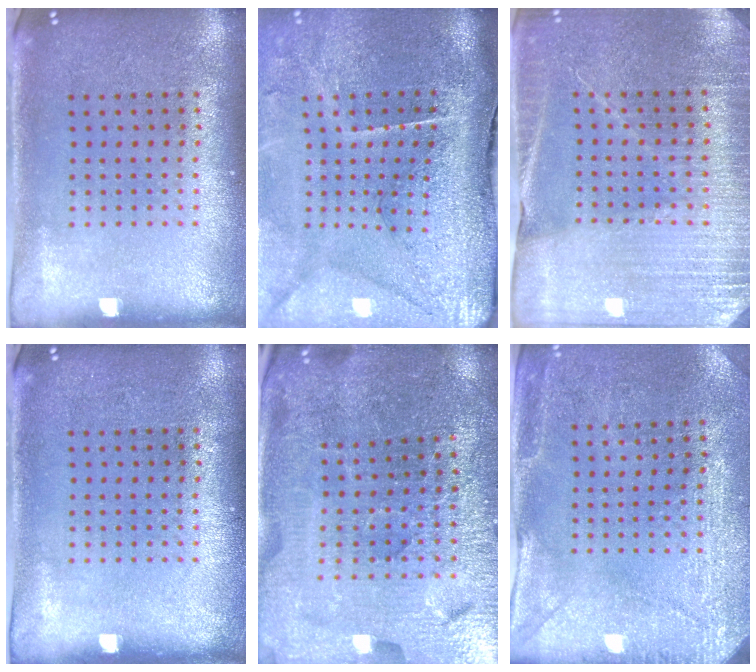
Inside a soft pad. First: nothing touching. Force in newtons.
{"total": 4.8, "press": 3.8, "slide": 3.0}
{"total": 3.3, "press": 3.2, "slide": 0.6}
{"total": 0.0}
{"total": 4.4, "press": 4.2, "slide": 1.1}
{"total": 2.8, "press": 2.7, "slide": 0.9}